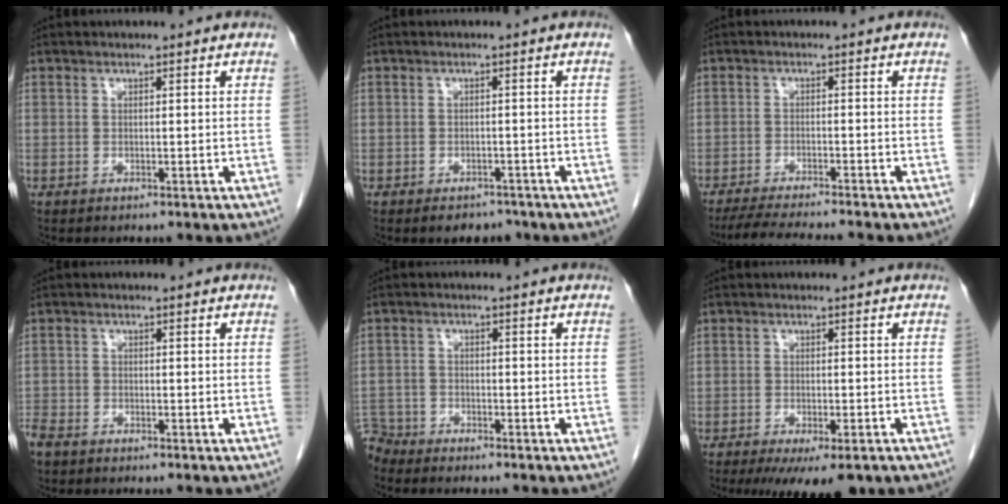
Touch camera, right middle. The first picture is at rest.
{"total": 3.1, "force": [-2.4, 1.7, 0.8], "torque": [-0.005, 0.004, -0.028]}
{"total": 8.1, "force": [-7.3, -0.5, 3.5], "torque": [-0.048, -0.017, -0.117]}
{"total": 3.5, "force": [-2.9, 1.4, 1.3], "torque": [-0.032, -0.005, -0.057]}
{"total": 4.3, "force": [-4.1, 1.1, -0.5], "torque": [0.013, -0.009, -0.081]}
{"total": 8.1, "force": [-5.5, 2.5, 5.4], "torque": [-0.068, -0.013, -0.080]}